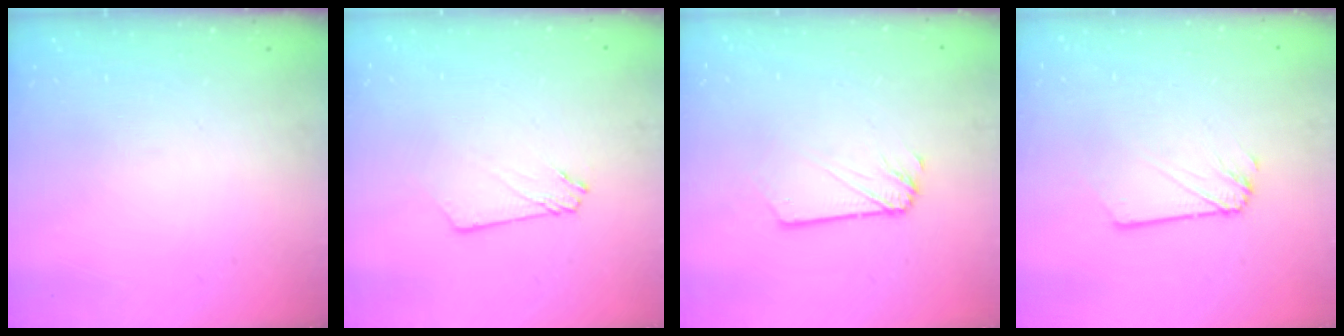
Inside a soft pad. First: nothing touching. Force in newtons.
{"total": 3.6, "press": 3.6, "slide": 0.0}
{"total": 1.9, "press": 1.9, "slide": 0.1}
{"total": 1.8, "press": 1.8, "slide": 0.2}